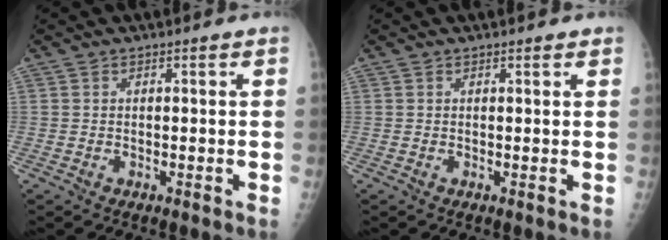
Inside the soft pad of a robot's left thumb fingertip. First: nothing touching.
{"total": 0.8, "force": [0.6, 0.3, 0.4], "torque": [-0.005, -0.004, 0.006]}